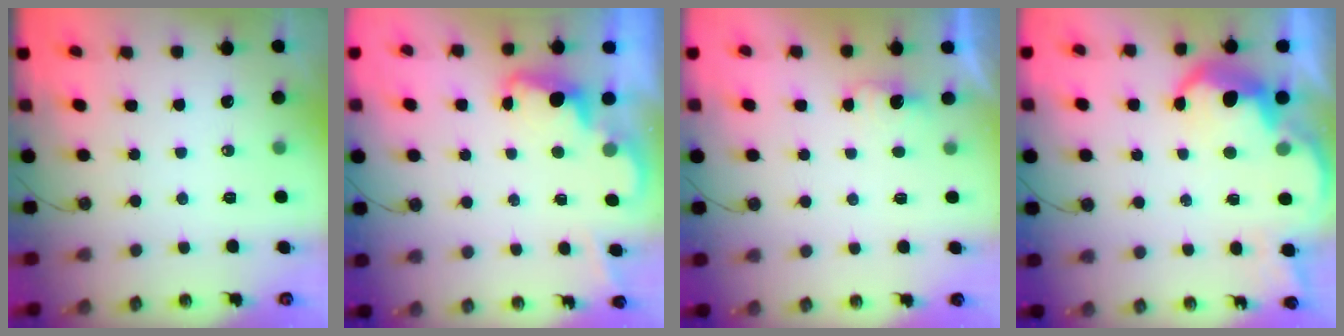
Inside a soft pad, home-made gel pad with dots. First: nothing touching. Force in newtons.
{"total": 2.5, "press": 2.4, "slide": 0.5}
{"total": 1.8, "press": 1.6, "slide": 0.9}
{"total": 8.0, "press": 8.0, "slide": 0.6}